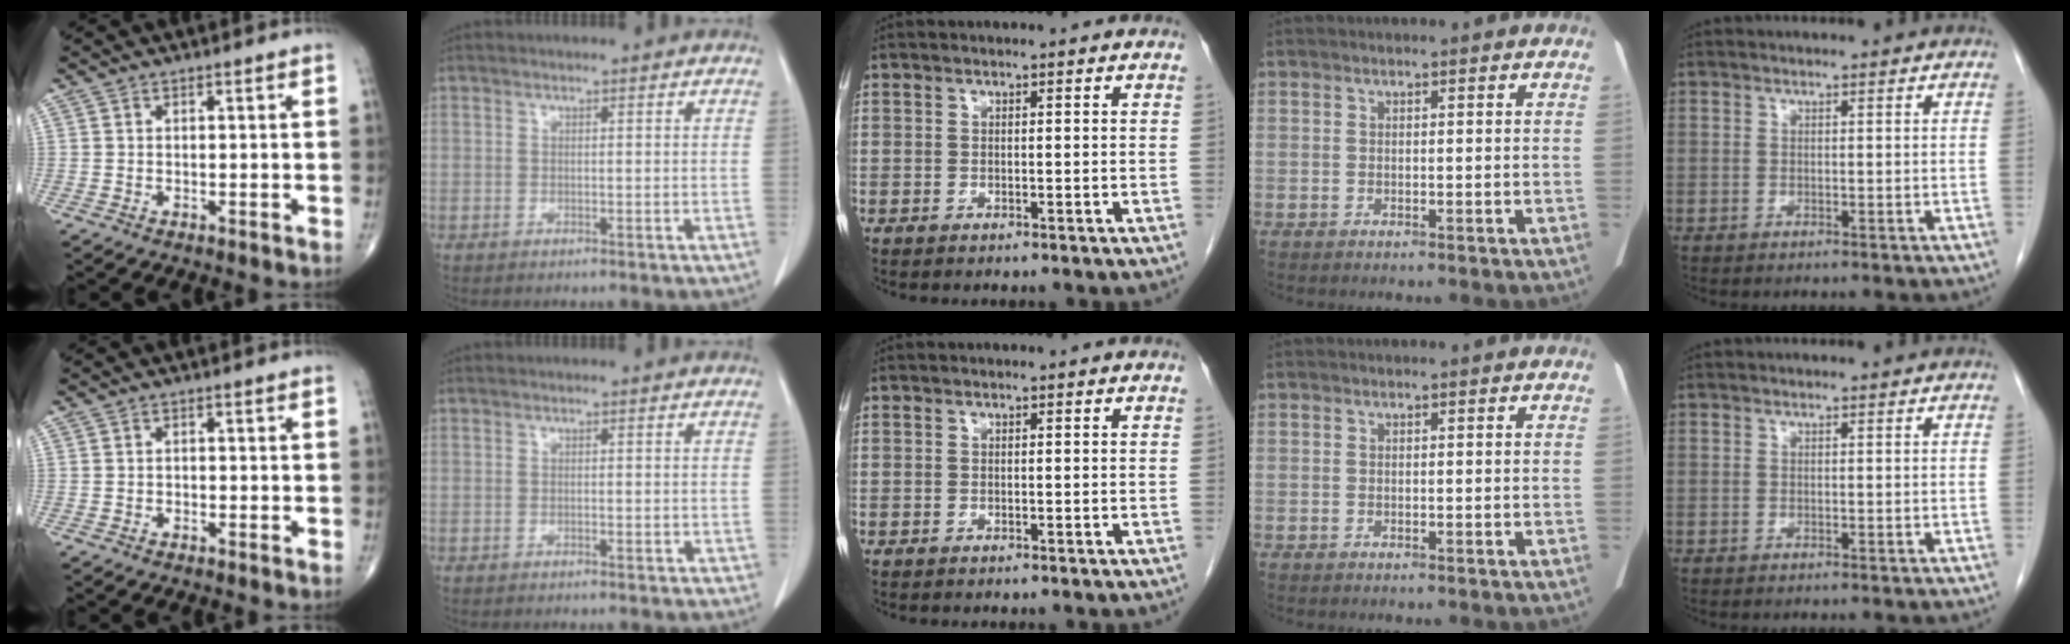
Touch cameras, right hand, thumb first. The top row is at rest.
{"thumb": {"total": 0.6, "force": [-0.3, 0.5, 0.2], "torque": [0.004, 0.003, -0.009]}, "index": {"total": 0.8, "force": [-0.2, 0.4, 0.6], "torque": [-0.012, 0.001, -0.001]}}